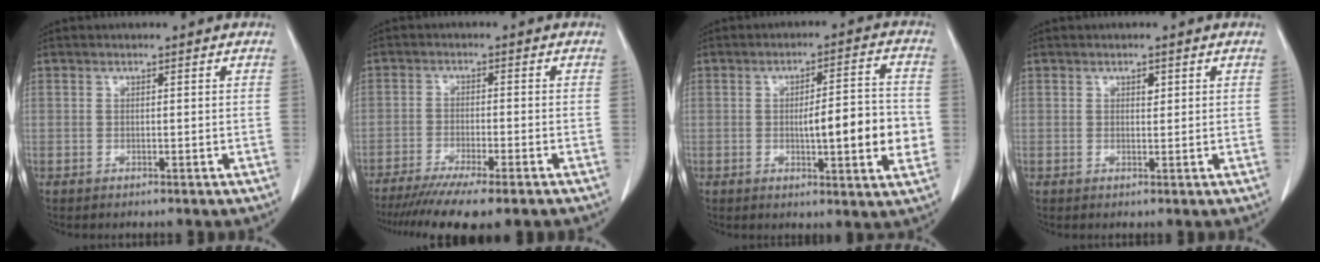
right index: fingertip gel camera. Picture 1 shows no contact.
{"total": 12.6, "force": [-10.0, 0.8, 7.6], "torque": [-0.110, -0.027, -0.153]}
{"total": 10.8, "force": [-1.4, 1.6, 10.6], "torque": [-0.148, 0.006, -0.019]}
{"total": 1.0, "force": [0.5, 0.5, 0.7], "torque": [-0.010, -0.001, 0.007]}